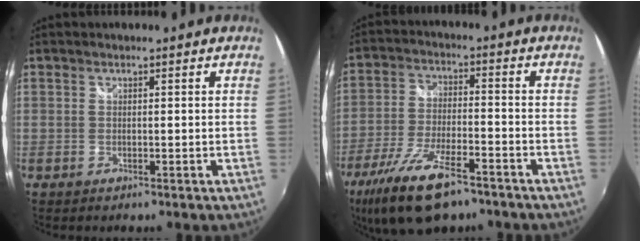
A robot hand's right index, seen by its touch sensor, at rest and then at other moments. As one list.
[{"total": 15.9, "force": [-10.8, 5.2, 10.4], "torque": [-0.225, -0.035, -0.193]}]